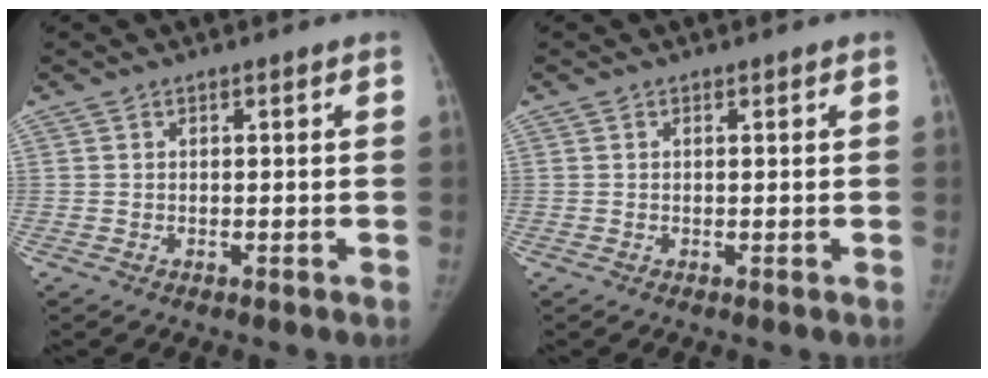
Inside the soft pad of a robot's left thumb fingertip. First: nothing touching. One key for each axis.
{"total": 0.0}